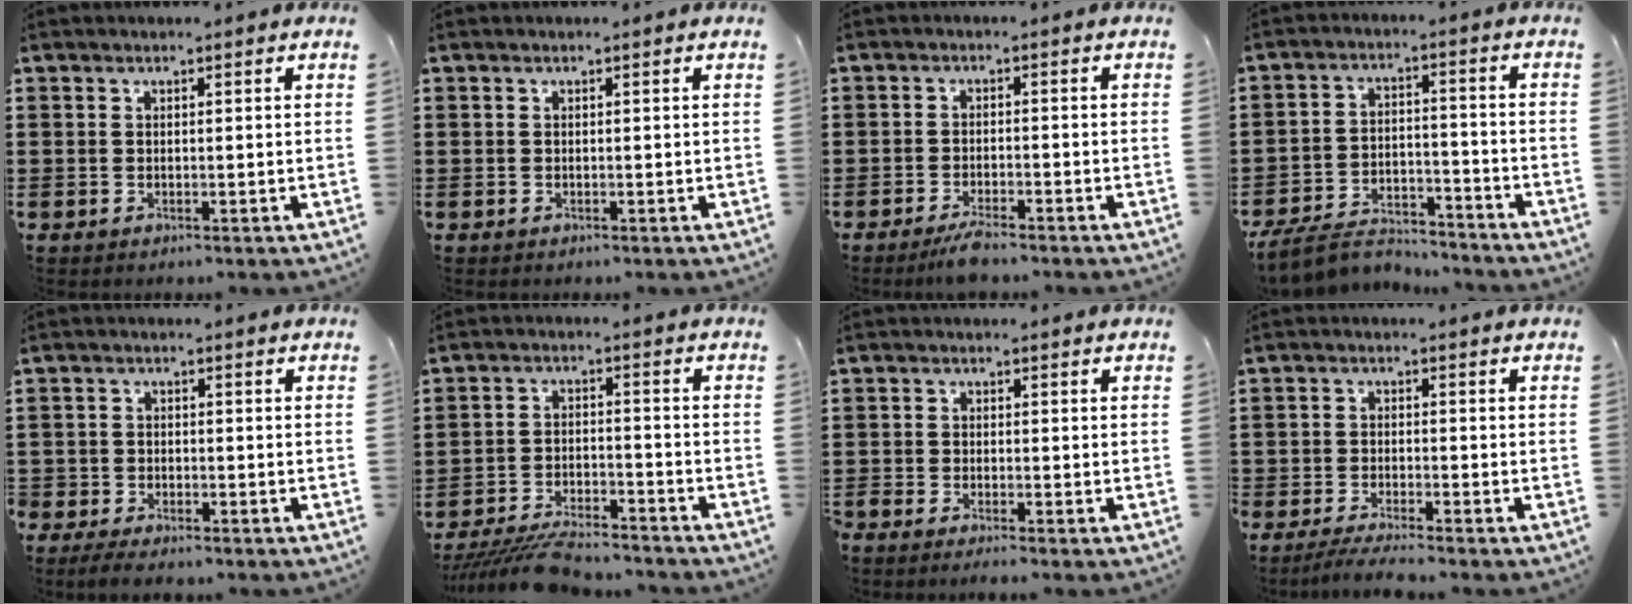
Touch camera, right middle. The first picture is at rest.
{"total": 0.0}
{"total": 2.8, "force": [-2.4, 0.2, 1.4], "torque": [-0.032, 0.001, -0.048]}
{"total": 6.8, "force": [-6.2, 1.6, 2.1], "torque": [-0.046, 0.011, -0.122]}
{"total": 2.7, "force": [-2.6, 0.7, 0.2], "torque": [-0.016, 0.002, -0.060]}
{"total": 6.3, "force": [-6.1, 0.6, 1.7], "torque": [-0.035, 0.004, -0.117]}
{"total": 1.6, "force": [-1.5, 0.0, 0.3], "torque": [-0.015, -0.001, -0.032]}
{"total": 3.6, "force": [-3.5, 0.1, 0.9], "torque": [-0.024, -0.003, -0.073]}